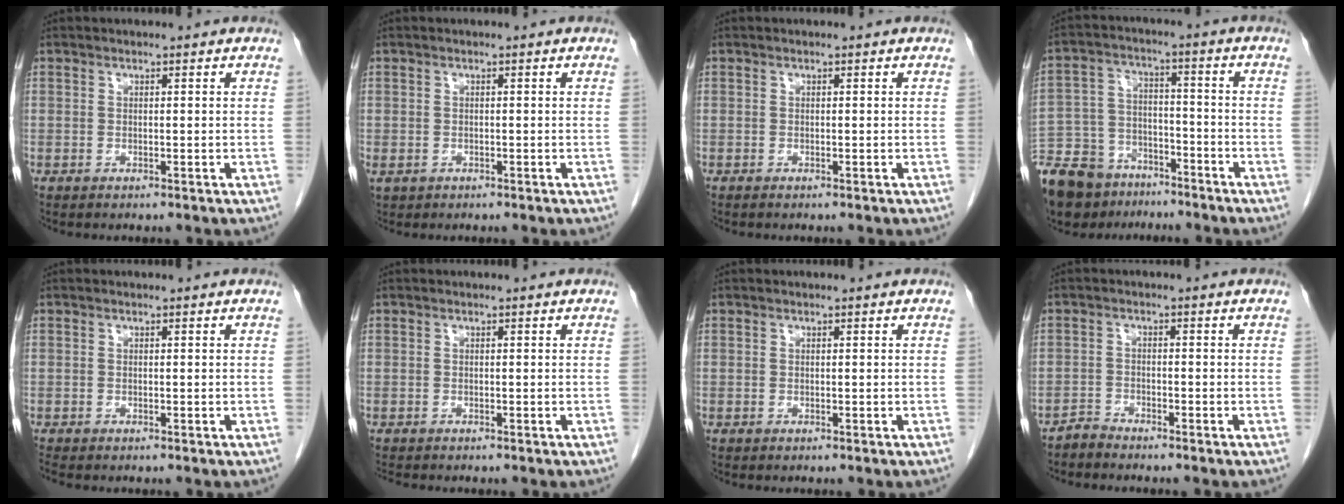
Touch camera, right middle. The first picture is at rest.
{"total": 1.3, "force": [-0.5, 1.0, 0.6], "torque": [-0.015, 0.001, -0.001]}
{"total": 0.0}
{"total": 17.4, "force": [-13.4, 8.8, 6.7], "torque": [-0.158, 0.005, -0.224]}
{"total": 0.6, "force": [-0.6, -0.1, 0.1], "torque": [-0.011, -0.005, -0.013]}
{"total": 1.2, "force": [-1.1, 0.1, 0.4], "torque": [-0.016, -0.007, -0.016]}
{"total": 0.0}
{"total": 1.8, "force": [-1.8, 0.1, -0.3], "torque": [0.009, -0.005, -0.035]}